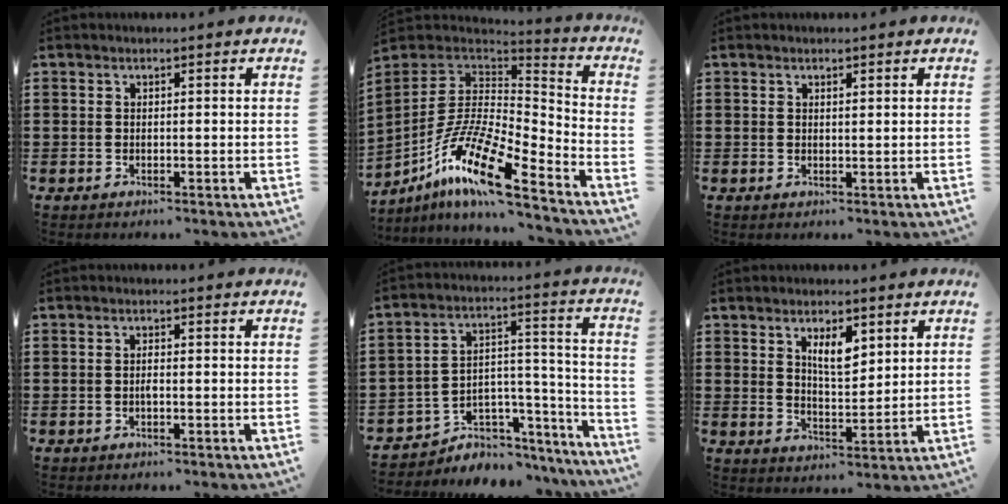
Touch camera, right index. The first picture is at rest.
{"total": 15.4, "force": [-10.0, 3.5, 11.2], "torque": [-0.227, 0.011, -0.192]}
{"total": 0.6, "force": [0.4, 0.2, 0.4], "torque": [-0.008, 0.001, 0.008]}
{"total": 1.1, "force": [-0.4, 0.2, 1.0], "torque": [-0.021, -0.004, -0.006]}
{"total": 4.4, "force": [-2.8, 3.3, 0.4], "torque": [-0.024, -0.005, -0.055]}
{"total": 5.0, "force": [2.7, 1.8, 3.9], "torque": [-0.066, 0.000, 0.042]}